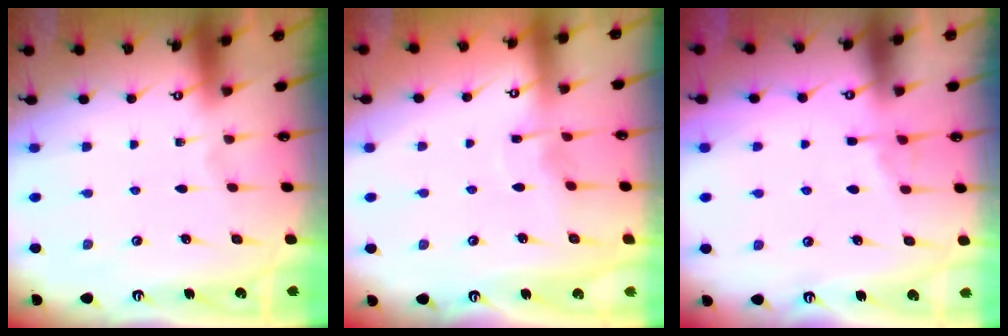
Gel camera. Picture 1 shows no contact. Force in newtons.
{"total": 2.9, "press": 2.9, "slide": 0.4}
{"total": 3.6, "press": 3.6, "slide": 0.5}